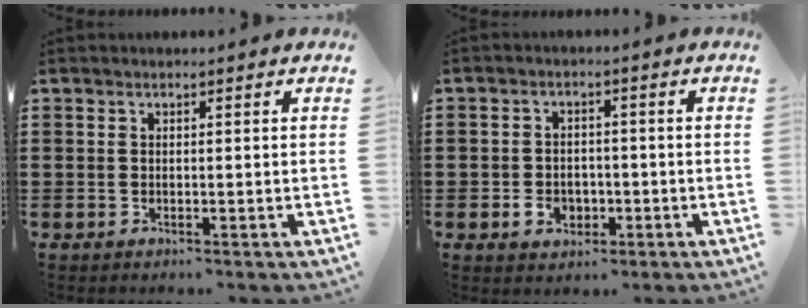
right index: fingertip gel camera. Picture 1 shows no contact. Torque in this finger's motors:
{"motor_torque": [1.26, 0.88, 0.18, 0.06]}